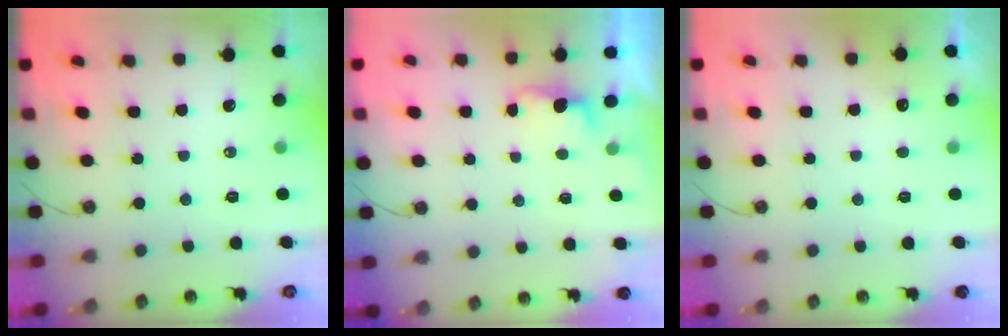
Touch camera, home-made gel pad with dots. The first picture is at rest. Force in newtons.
{"total": 1.2, "press": 0.9, "slide": 0.7}
{"total": 2.6, "press": 2.4, "slide": 1.0}